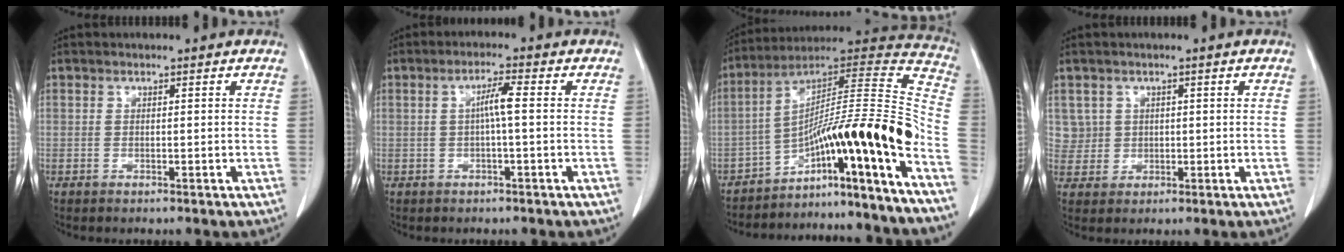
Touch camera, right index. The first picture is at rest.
{"total": 3.2, "force": [0.2, 0.1, 3.1], "torque": [-0.056, 0.008, 0.001]}
{"total": 21.8, "force": [-13.7, -0.7, 17.0], "torque": [-0.225, 0.032, -0.227]}
{"total": 3.5, "force": [1.2, 3.3, -0.2], "torque": [0.020, 0.005, 0.022]}